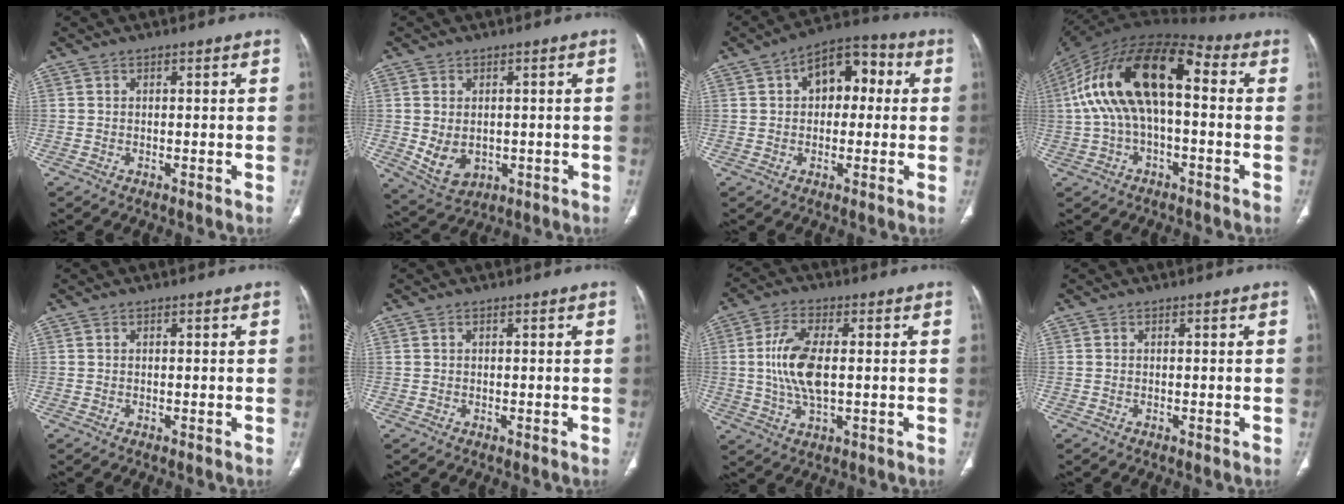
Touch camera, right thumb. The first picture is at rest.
{"total": 6.9, "force": [-0.6, 5.1, 4.7], "torque": [-0.071, -0.006, 0.011]}
{"total": 10.9, "force": [2.2, 6.8, 8.2], "torque": [-0.083, 0.030, 0.024]}
{"total": 20.0, "force": [1.6, 9.8, 17.3], "torque": [-0.320, 0.052, 0.016]}
{"total": 0.0}
{"total": 0.0}
{"total": 10.3, "force": [0.5, 4.6, 9.2], "torque": [-0.198, -0.001, 0.012]}
{"total": 0.0}